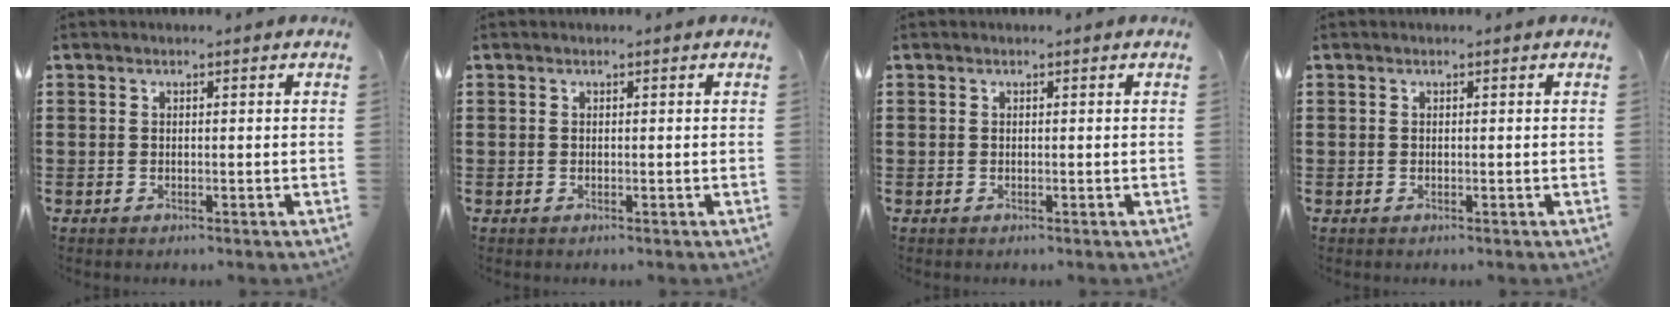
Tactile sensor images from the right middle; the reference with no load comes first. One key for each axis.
{"total": 0.0}
{"total": 0.0}
{"total": 0.0}